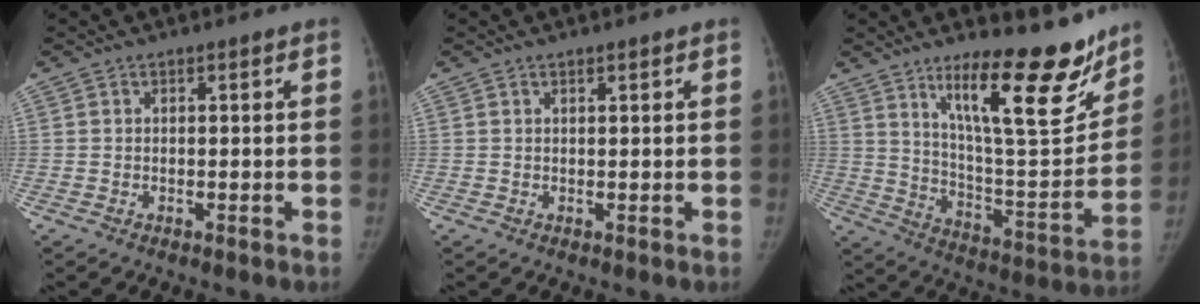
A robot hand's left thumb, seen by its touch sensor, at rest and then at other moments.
{"total": 0.8, "force": [0.6, 0.2, 0.5], "torque": [-0.008, -0.002, 0.011]}
{"total": 22.2, "force": [14.8, 6.0, 15.4], "torque": [-0.188, -0.099, 0.240]}